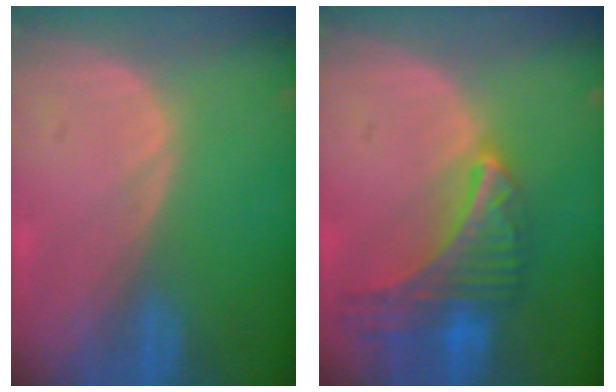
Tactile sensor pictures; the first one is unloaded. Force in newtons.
{"total": 9.0, "press": 7.9, "slide": 4.3}